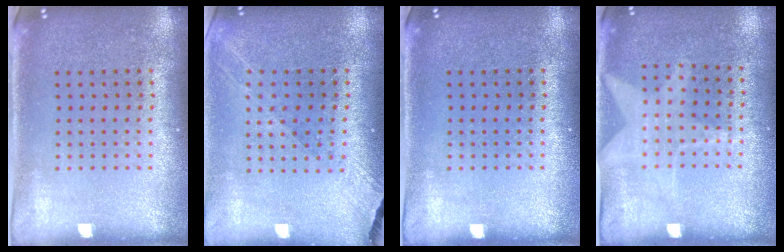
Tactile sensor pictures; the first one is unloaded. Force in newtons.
{"total": 1.3, "press": 1.2, "slide": 0.5}
{"total": 0.0}
{"total": 1.2, "press": 1.1, "slide": 0.3}